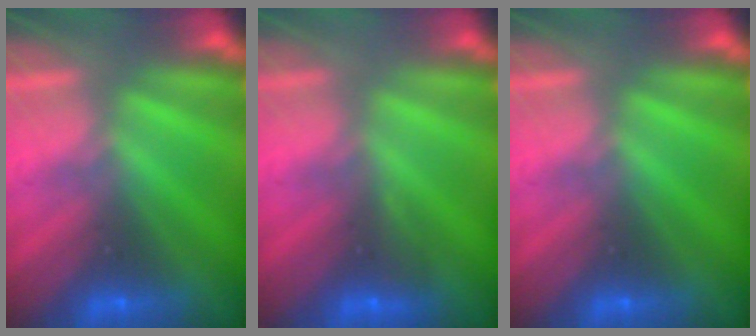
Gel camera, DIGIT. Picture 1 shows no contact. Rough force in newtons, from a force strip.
{"total": 2.9}
{"total": 0.0}